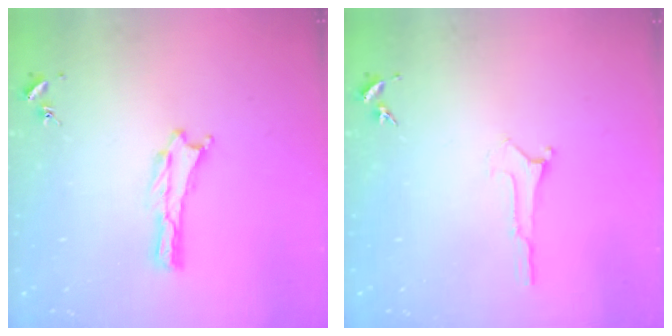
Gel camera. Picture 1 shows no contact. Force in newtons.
{"total": 0.0}